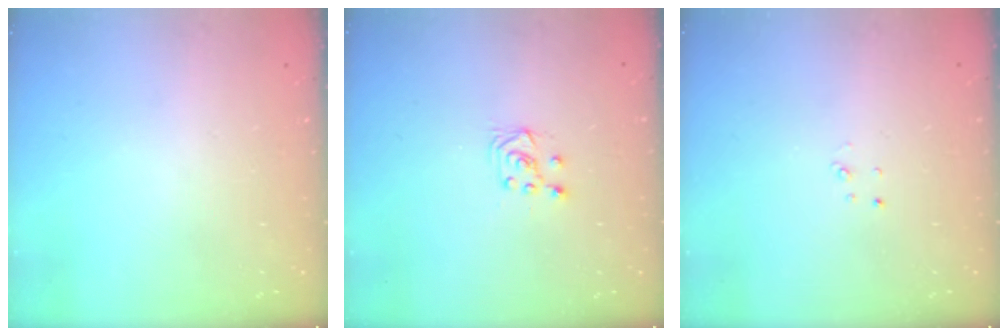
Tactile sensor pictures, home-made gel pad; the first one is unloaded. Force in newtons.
{"total": 4.9, "press": 4.8, "slide": 0.7}
{"total": 2.2, "press": 2.2, "slide": 0.2}